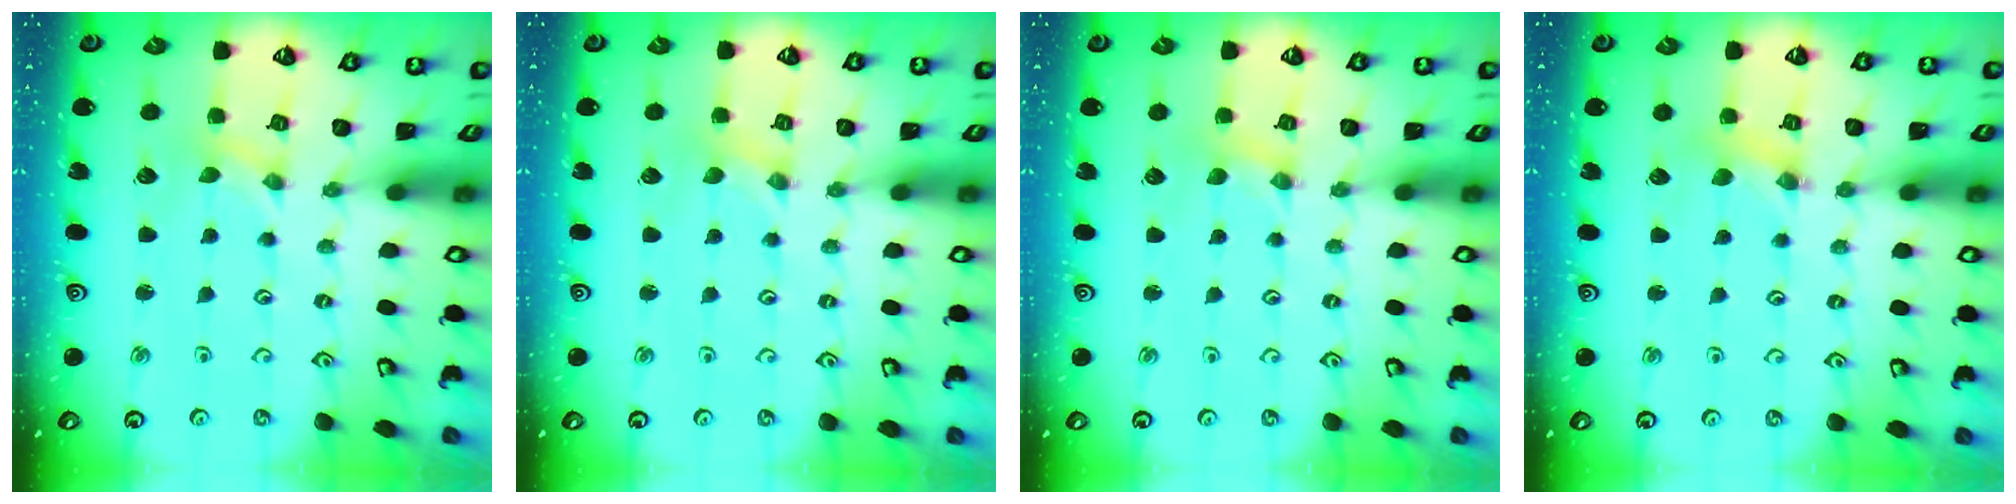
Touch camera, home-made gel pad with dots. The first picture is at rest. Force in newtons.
{"total": 0.0}
{"total": 0.7, "press": 0.7, "slide": 0.1}
{"total": 4.0, "press": 4.0, "slide": 0.5}